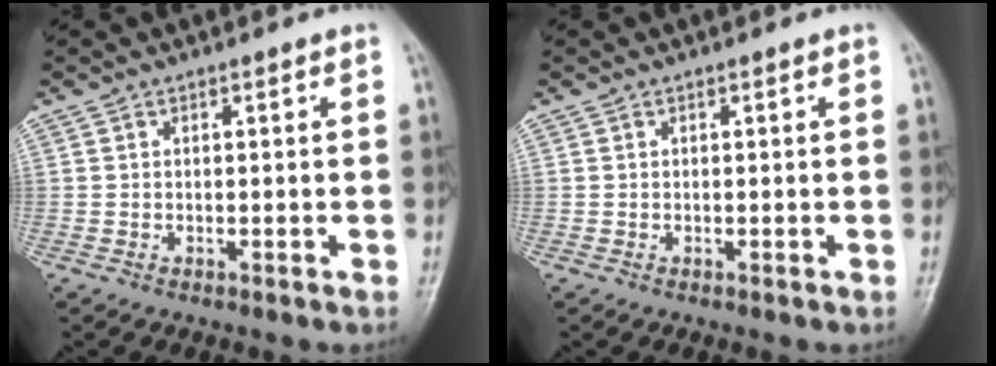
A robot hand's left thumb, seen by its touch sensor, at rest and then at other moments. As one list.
[{"total": 0.0}]